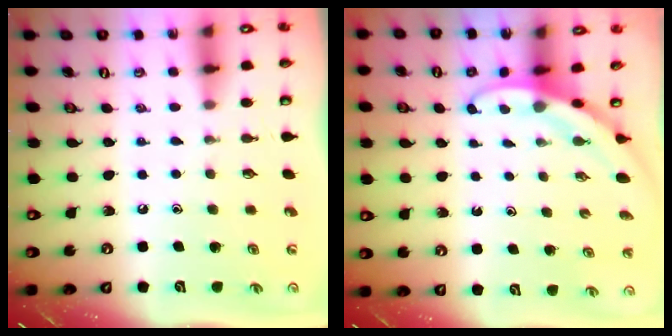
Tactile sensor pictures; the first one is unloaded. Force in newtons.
{"total": 3.1, "press": 3.1, "slide": 0.1}